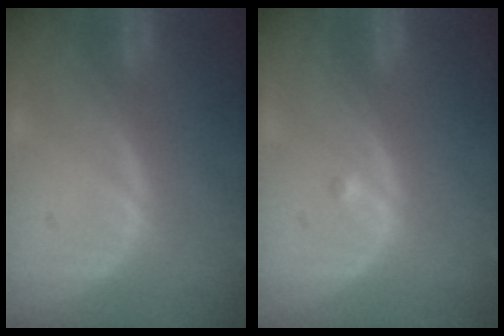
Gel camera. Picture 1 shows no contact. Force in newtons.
{"total": 0.5, "press": 0.4, "slide": 0.3}